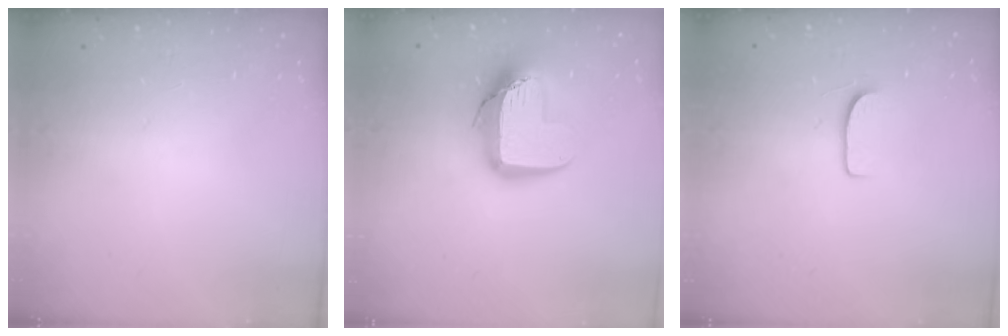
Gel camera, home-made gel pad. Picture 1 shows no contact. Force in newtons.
{"total": 13.3, "press": 13.3, "slide": 1.4}
{"total": 5.9, "press": 5.9, "slide": 0.5}